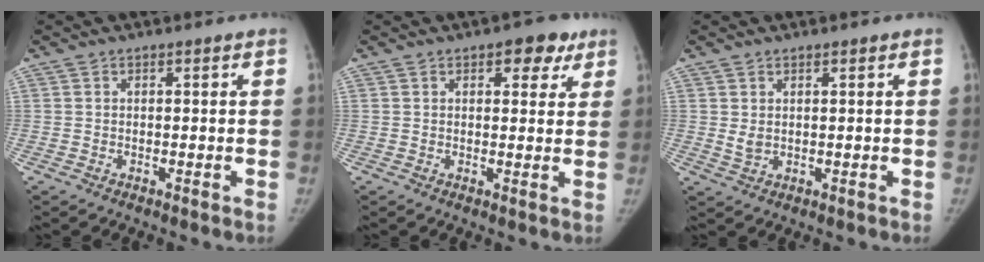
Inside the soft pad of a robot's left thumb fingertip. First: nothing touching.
{"total": 5.7, "force": [3.0, 3.2, 3.5], "torque": [-0.008, -0.007, 0.031]}
{"total": 2.8, "force": [0.8, 1.7, 2.1], "torque": [-0.034, -0.011, 0.024]}